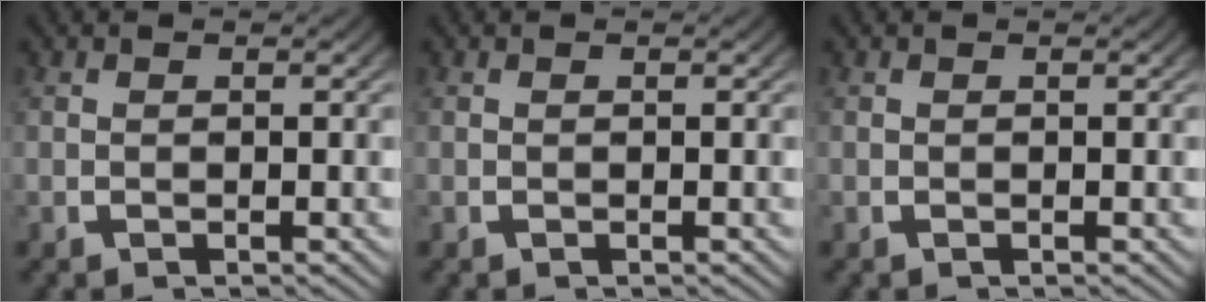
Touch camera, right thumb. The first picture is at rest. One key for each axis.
{"total": 0.0}
{"total": 0.0}